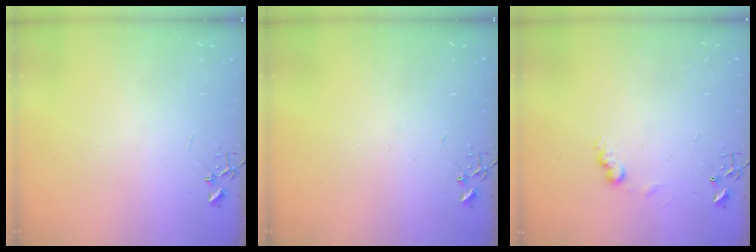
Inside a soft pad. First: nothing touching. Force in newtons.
{"total": 0.0}
{"total": 6.6, "press": 6.5, "slide": 0.9}